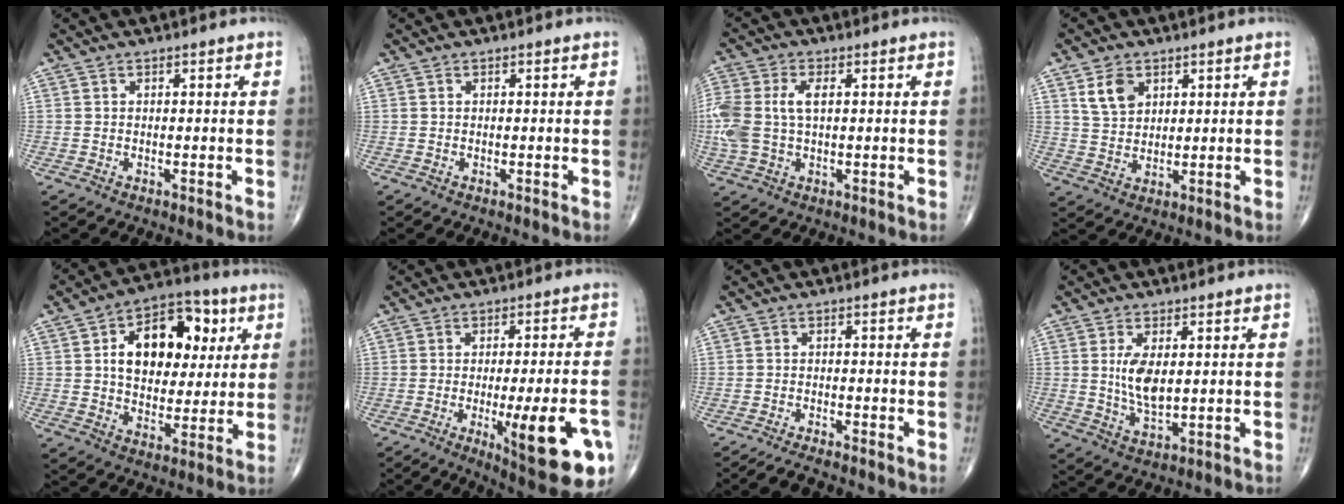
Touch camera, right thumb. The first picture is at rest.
{"total": 0.0}
{"total": 10.6, "force": [1.1, 6.1, 8.6], "torque": [-0.226, 0.016, 0.024]}
{"total": 5.8, "force": [2.8, 4.0, 3.2], "torque": [-0.044, -0.015, 0.057]}
{"total": 17.4, "force": [4.6, 11.4, 12.3], "torque": [-0.144, 0.004, 0.070]}
{"total": 17.5, "force": [-5.9, 4.1, 15.9], "torque": [-0.182, 0.002, -0.067]}
{"total": 3.8, "force": [-3.3, 0.5, 1.9], "torque": [-0.037, 0.003, -0.052]}
{"total": 6.7, "force": [1.1, 3.1, 5.8], "torque": [-0.107, -0.015, 0.026]}